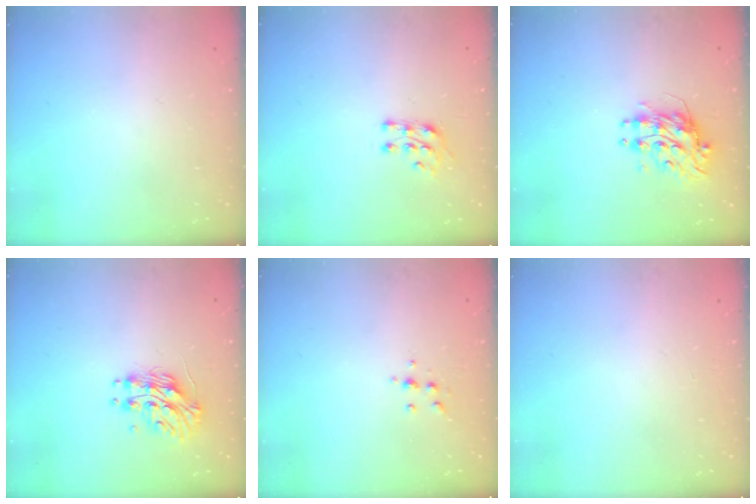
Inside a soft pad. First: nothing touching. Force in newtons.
{"total": 7.2, "press": 7.2, "slide": 0.7}
{"total": 9.4, "press": 9.3, "slide": 0.7}
{"total": 11.8, "press": 11.7, "slide": 0.4}
{"total": 3.9, "press": 3.8, "slide": 0.8}
{"total": 0.0}